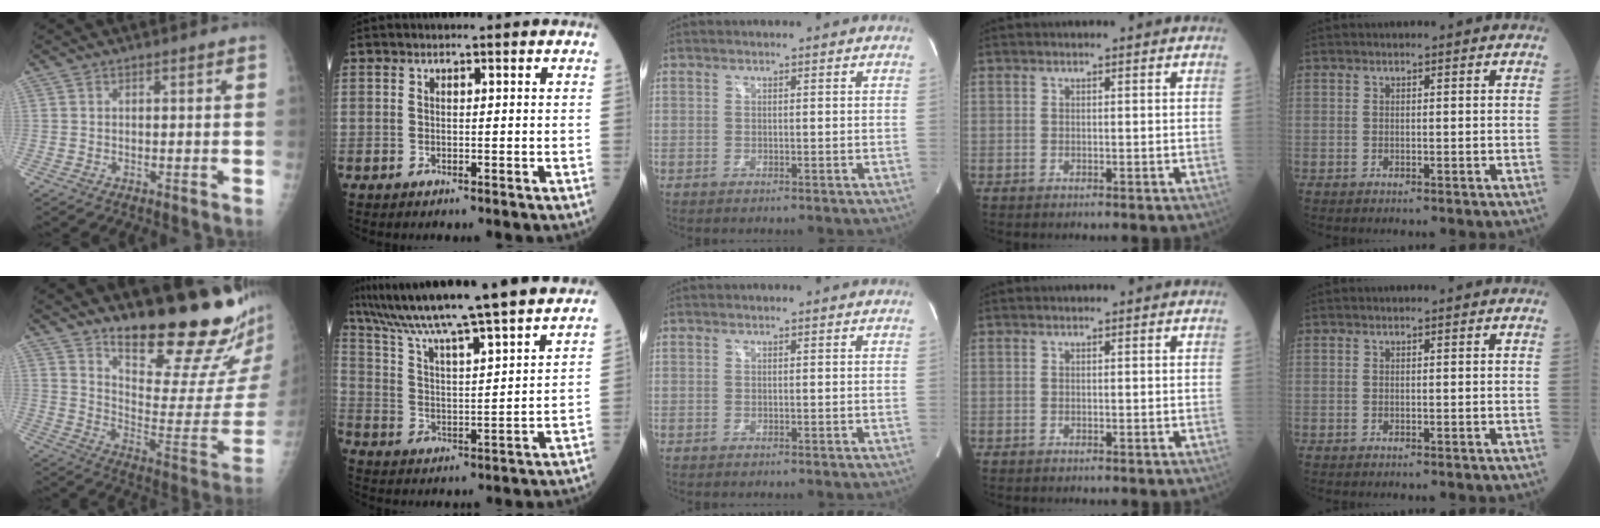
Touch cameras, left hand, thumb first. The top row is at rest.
{"thumb": {"total": 23.0, "force": [18.0, 4.3, 13.6], "torque": [-0.169, -0.148, 0.260]}, "index": {"total": 23.3, "force": [20.6, -1.4, 10.8], "torque": [-0.188, -0.018, 0.305]}}